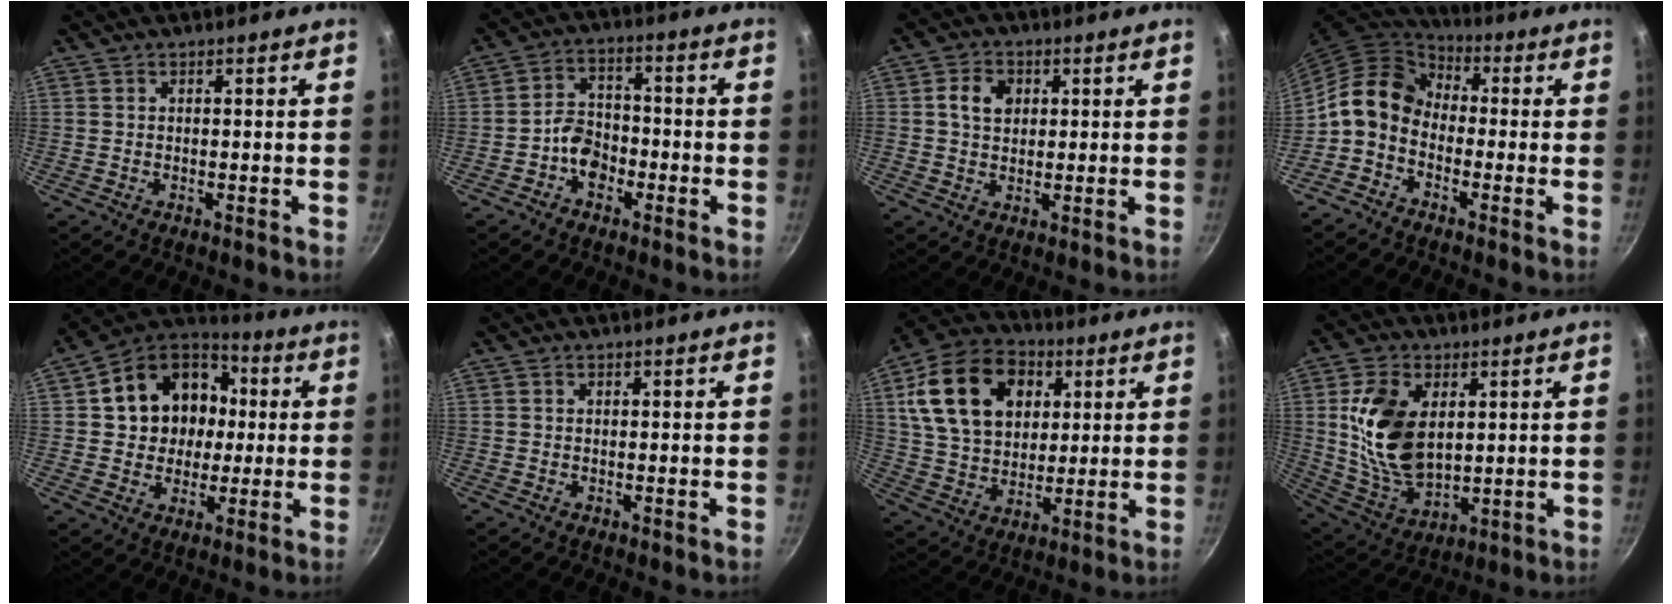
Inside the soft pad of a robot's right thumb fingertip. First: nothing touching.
{"total": 6.1, "force": [-2.7, 4.4, 3.3], "torque": [-0.031, 0.033, -0.053]}
{"total": 5.5, "force": [1.3, 4.3, 3.2], "torque": [-0.039, 0.006, 0.018]}
{"total": 10.3, "force": [-1.7, 7.8, 6.4], "torque": [-0.096, 0.043, -0.059]}
{"total": 16.9, "force": [2.2, 14.2, 8.9], "torque": [-0.125, 0.032, 0.032]}
{"total": 0.0}
{"total": 20.4, "force": [6.2, 14.6, 12.8], "torque": [-0.207, 0.002, 0.107]}
{"total": 16.1, "force": [3.1, 10.1, 12.1], "torque": [-0.209, -0.022, 0.073]}